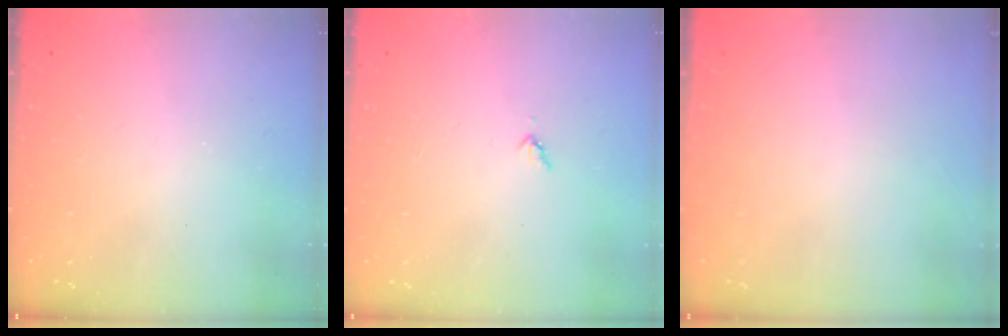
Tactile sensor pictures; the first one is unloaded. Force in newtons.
{"total": 3.0, "press": 3.0, "slide": 0.3}
{"total": 0.0}